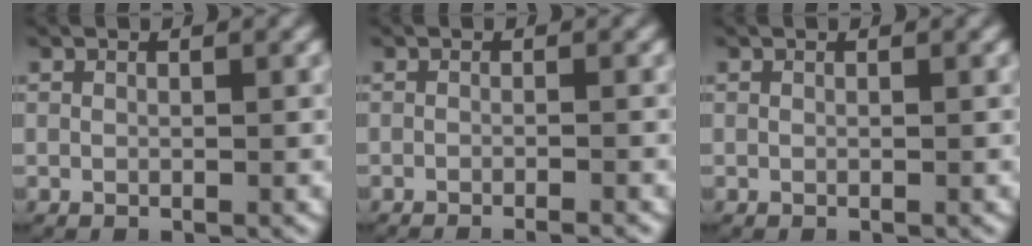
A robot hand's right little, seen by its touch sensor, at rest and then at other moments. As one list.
[{"total": 1.5, "force": [-1.4, -0.1, 0.5], "torque": [-0.004, 0.002, -0.025]}, {"total": 0.0}]